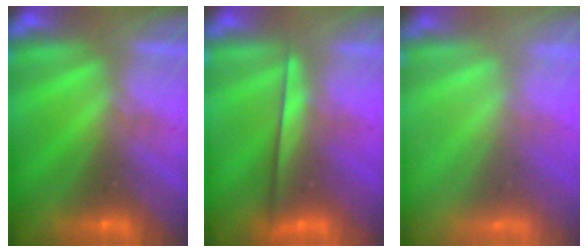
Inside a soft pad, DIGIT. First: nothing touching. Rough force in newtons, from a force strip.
{"total": 2.3}
{"total": 7.9}